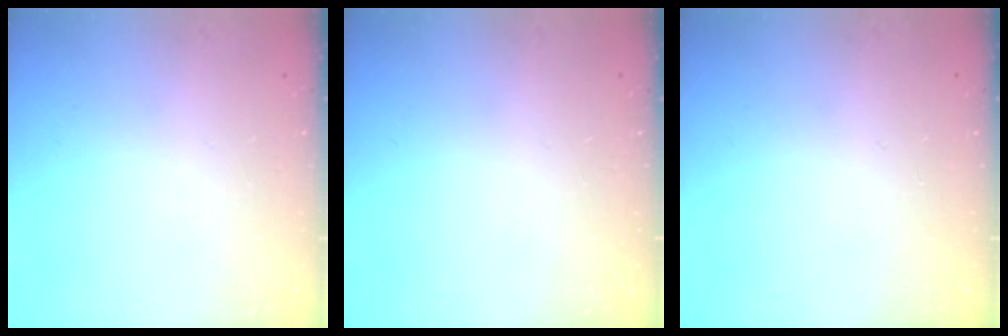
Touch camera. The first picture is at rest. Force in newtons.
{"total": 0.0}
{"total": 0.0}